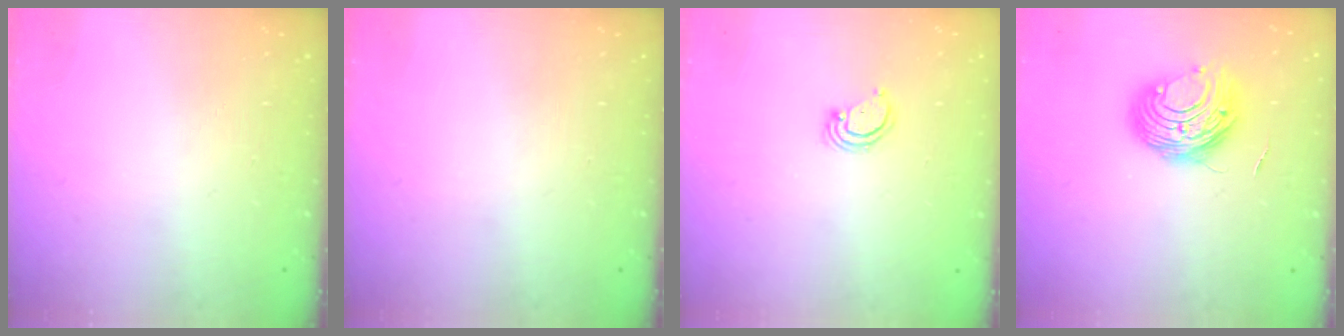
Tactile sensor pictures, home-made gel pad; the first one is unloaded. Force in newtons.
{"total": 0.0}
{"total": 2.6, "press": 2.6, "slide": 0.2}
{"total": 9.6, "press": 9.5, "slide": 1.2}